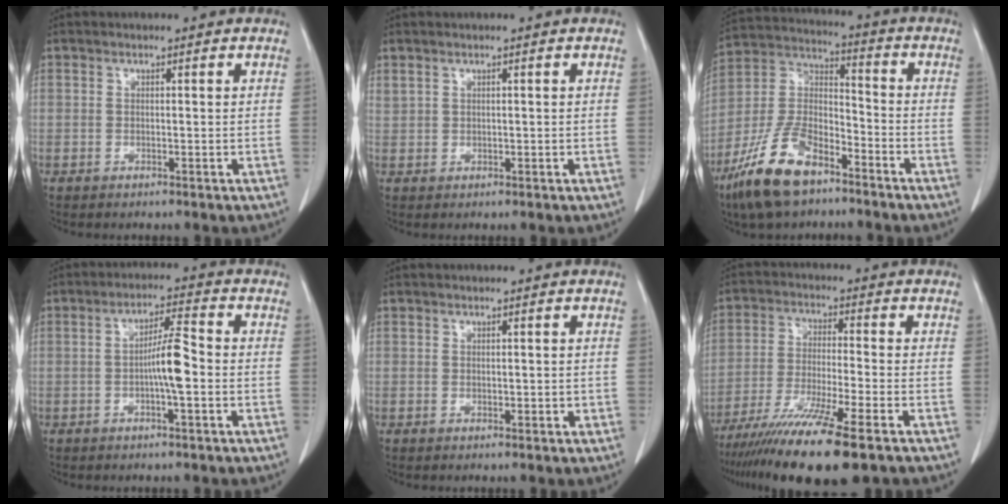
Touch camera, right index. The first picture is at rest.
{"total": 1.0, "force": [0.9, 0.5, 0.3], "torque": [-0.005, 0.012, 0.026]}
{"total": 14.4, "force": [-9.6, 5.7, 9.2], "torque": [-0.196, -0.001, -0.185]}
{"total": 5.8, "force": [-0.9, 0.4, 5.7], "torque": [-0.099, 0.010, -0.014]}
{"total": 0.8, "force": [0.1, 0.5, 0.6], "torque": [-0.004, 0.002, 0.007]}
{"total": 13.9, "force": [-9.7, -0.1, 10.0], "torque": [-0.191, -0.043, -0.167]}